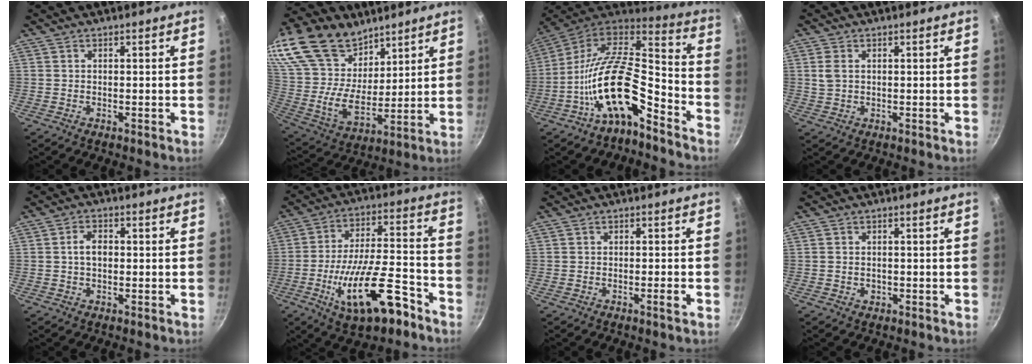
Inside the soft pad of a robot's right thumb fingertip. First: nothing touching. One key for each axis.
{"total": 27.5, "fx": 17.2, "fy": 16.4, "fz": 13.8, "tx": -0.286, "ty": -0.044, "tz": 0.326}
{"total": 19.2, "fx": -8.8, "fy": 8.0, "fz": 15.1, "tx": -0.260, "ty": 0.070, "tz": -0.172}
{"total": 2.6, "fx": 0.6, "fy": 1.6, "fz": 1.9, "tx": -0.040, "ty": 0.000, "tz": 0.014}
{"total": 3.5, "fx": 0.1, "fy": 2.3, "fz": 2.7, "tx": -0.037, "ty": 0.011, "tz": -0.002}
{"total": 18.5, "fx": -8.9, "fy": 6.9, "fz": 14.6, "tx": -0.231, "ty": 0.046, "tz": -0.143}
{"total": 1.5, "fx": -0.8, "fy": 0.0, "fz": 1.3, "tx": -0.023, "ty": 0.007, "tz": -0.011}
{"total": 1.3, "fx": -0.4, "fy": 1.1, "fz": 0.6, "tx": -0.008, "ty": 0.001, "tz": -0.005}